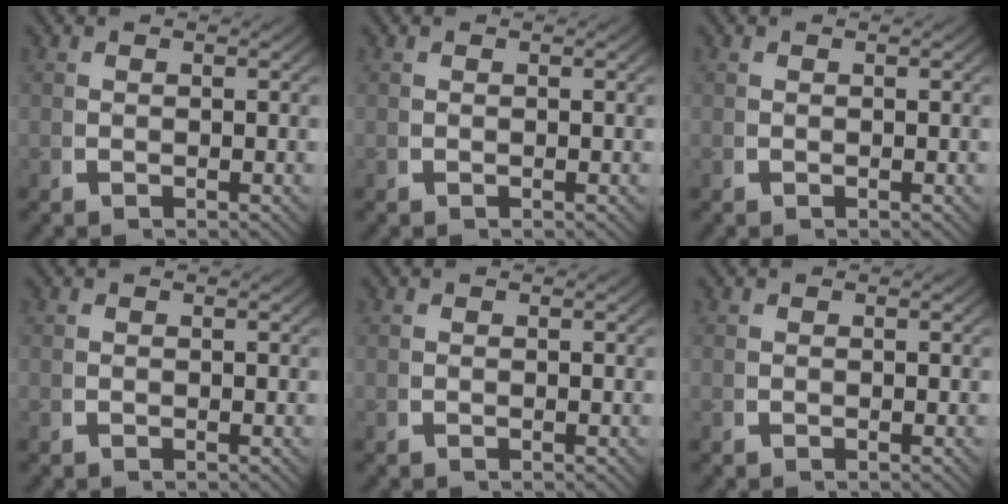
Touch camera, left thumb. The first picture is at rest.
{"total": 0.0}
{"total": 0.0}
{"total": 0.0}
{"total": 0.0}
{"total": 0.0}